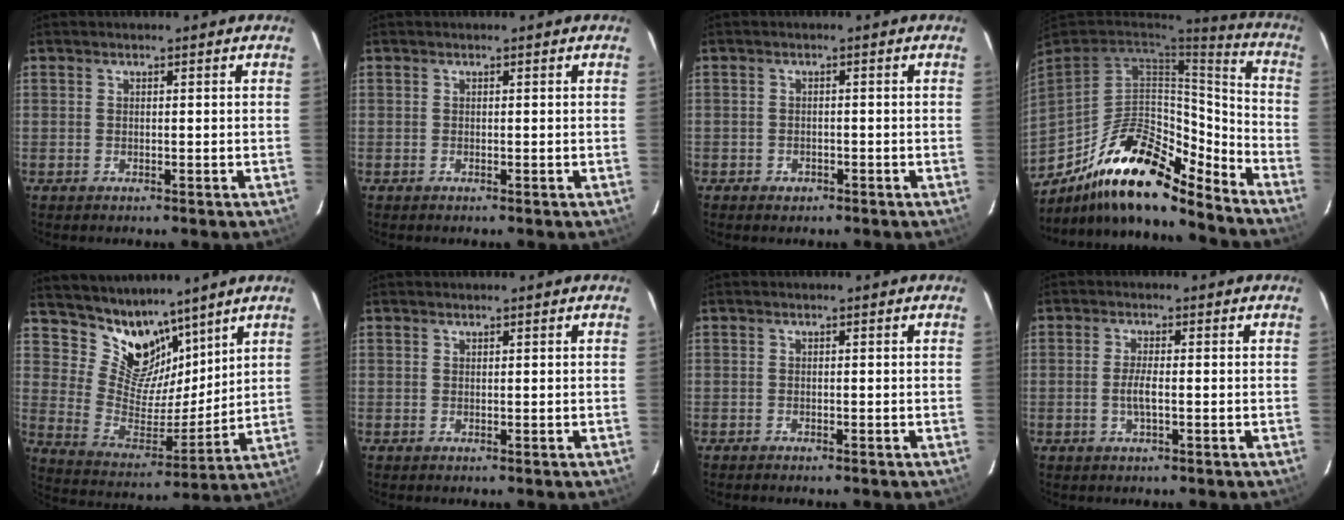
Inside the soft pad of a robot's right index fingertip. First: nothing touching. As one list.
[{"total": 0.0}, {"total": 1.9, "force": [-1.1, 1.5, 0.2], "torque": [-0.008, 0.003, -0.016]}, {"total": 21.3, "force": [-15.9, 6.7, 12.5], "torque": [-0.223, 0.005, -0.271]}, {"total": 12.8, "force": [10.2, 6.8, 3.8], "torque": [-0.075, -0.006, 0.198]}, {"total": 0.0}, {"total": 0.6, "force": [-0.6, 0.2, 0.1], "torque": [-0.005, -0.002, -0.011]}, {"total": 2.7, "force": [-0.7, 0.4, 2.6], "torque": [-0.051, -0.004, -0.012]}]